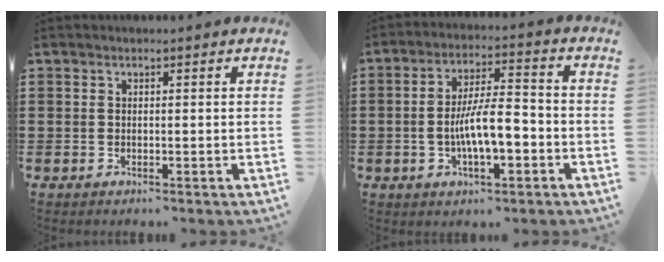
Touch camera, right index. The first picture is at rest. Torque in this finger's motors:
{"motor_torque": [1.65, -0.37, 0.57, 0.10]}